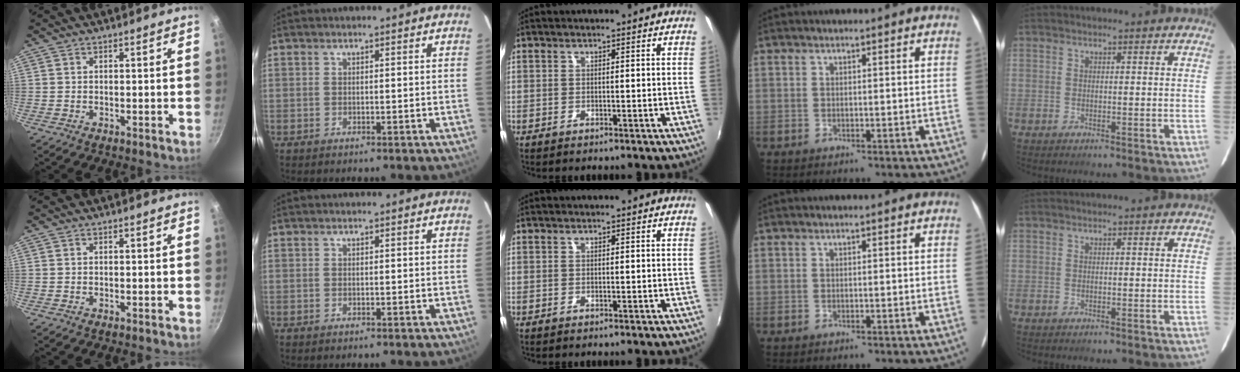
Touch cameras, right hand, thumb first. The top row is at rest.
{}